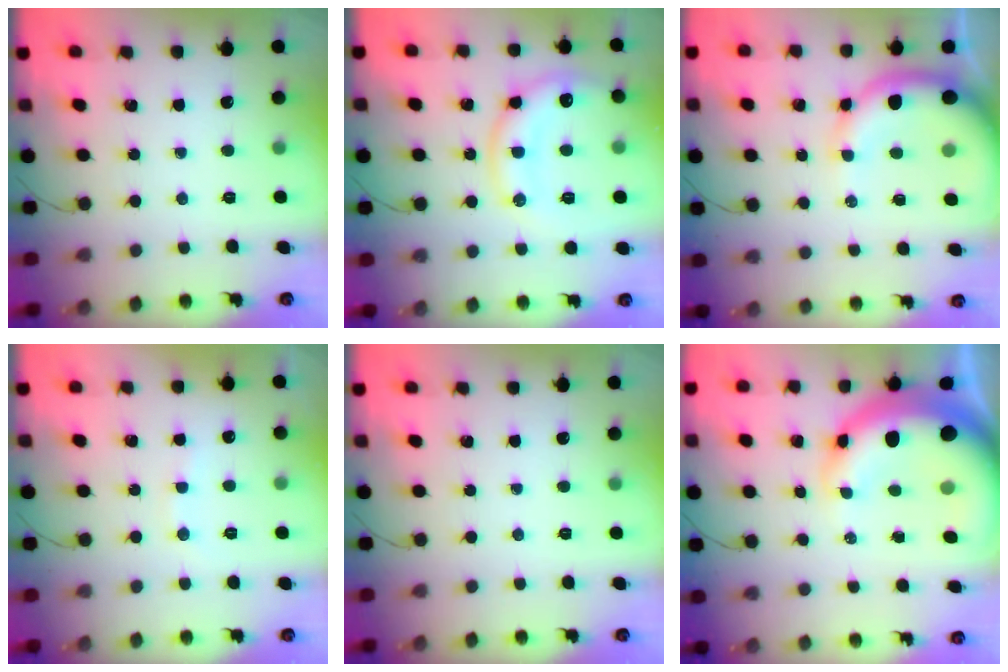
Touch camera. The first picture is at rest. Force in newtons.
{"total": 15.6, "press": 15.6, "slide": 1.5}
{"total": 12.0, "press": 11.8, "slide": 2.4}
{"total": 6.1, "press": 6.0, "slide": 1.1}
{"total": 0.0}
{"total": 18.4, "press": 18.0, "slide": 4.0}